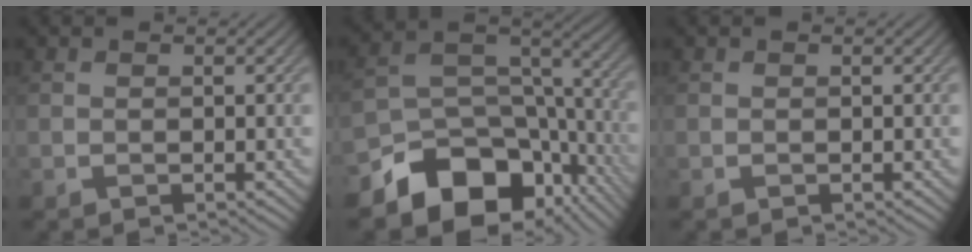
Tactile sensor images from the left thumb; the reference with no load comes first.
{"total": 14.0, "force": [-8.5, 8.7, 7.0], "torque": [-0.153, -0.027, -0.132]}
{"total": 0.0}